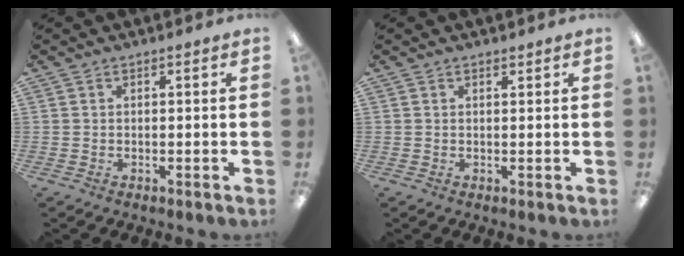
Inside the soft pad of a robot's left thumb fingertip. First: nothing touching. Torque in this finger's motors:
{"motor_torque": [0.15, -0.23, -0.31, 0.17, 0.00]}